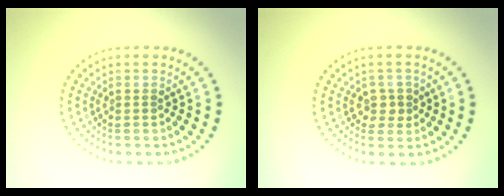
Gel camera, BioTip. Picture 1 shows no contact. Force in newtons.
{"total": 1.5, "press": 1.4, "slide": 0.6}